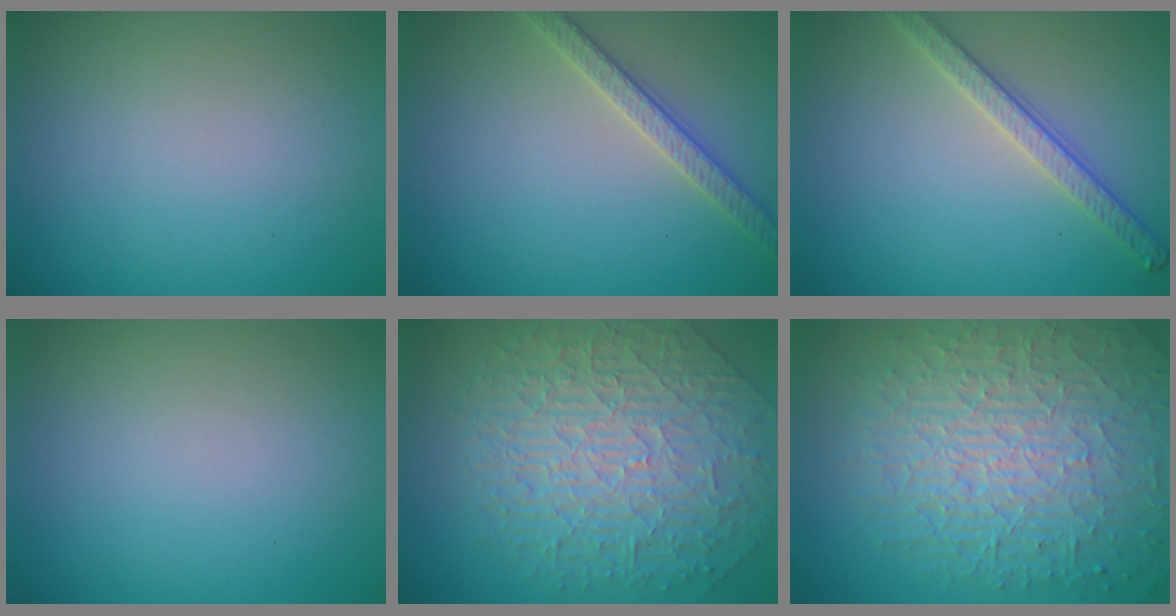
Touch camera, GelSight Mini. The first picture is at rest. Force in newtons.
{"total": 2.7, "press": 2.7, "slide": 0.1}
{"total": 2.8, "press": 2.8, "slide": 0.7}
{"total": 0.0}
{"total": 9.6, "press": 7.0, "slide": 6.5}
{"total": 10.3, "press": 6.8, "slide": 7.7}